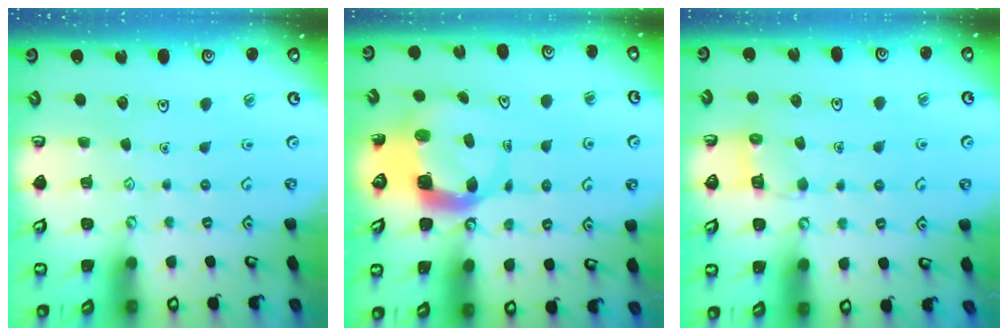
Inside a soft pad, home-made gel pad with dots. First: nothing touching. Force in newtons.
{"total": 6.2, "press": 6.1, "slide": 0.9}
{"total": 4.5, "press": 4.5, "slide": 0.4}